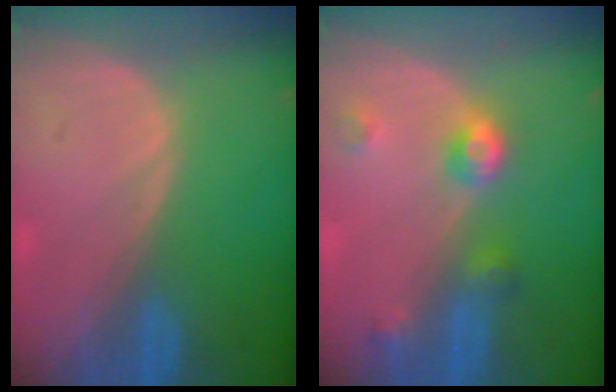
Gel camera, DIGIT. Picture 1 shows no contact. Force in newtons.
{"total": 4.6, "press": 4.2, "slide": 2.0}